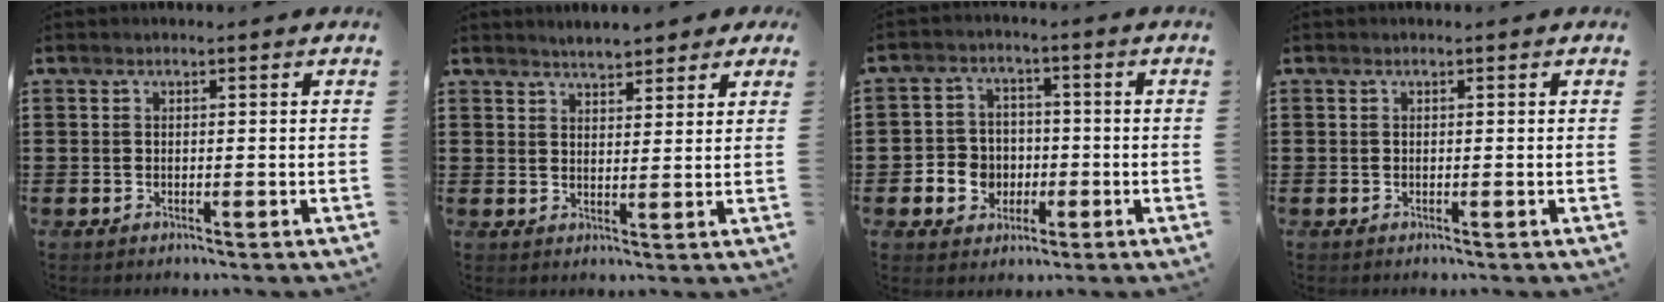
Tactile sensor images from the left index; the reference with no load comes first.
{"total": 3.2, "force": [3.1, 0.7, 0.6], "torque": [-0.022, 0.000, 0.058]}
{"total": 5.2, "force": [-1.3, 4.8, 1.6], "torque": [-0.043, 0.014, -0.023]}
{"total": 0.0}